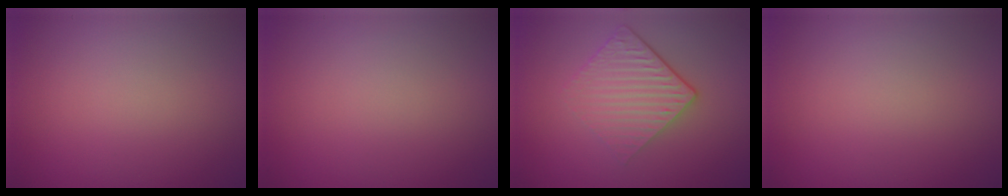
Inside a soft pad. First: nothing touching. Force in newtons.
{"total": 0.0}
{"total": 4.5, "press": 3.0, "slide": 3.3}
{"total": 0.0}